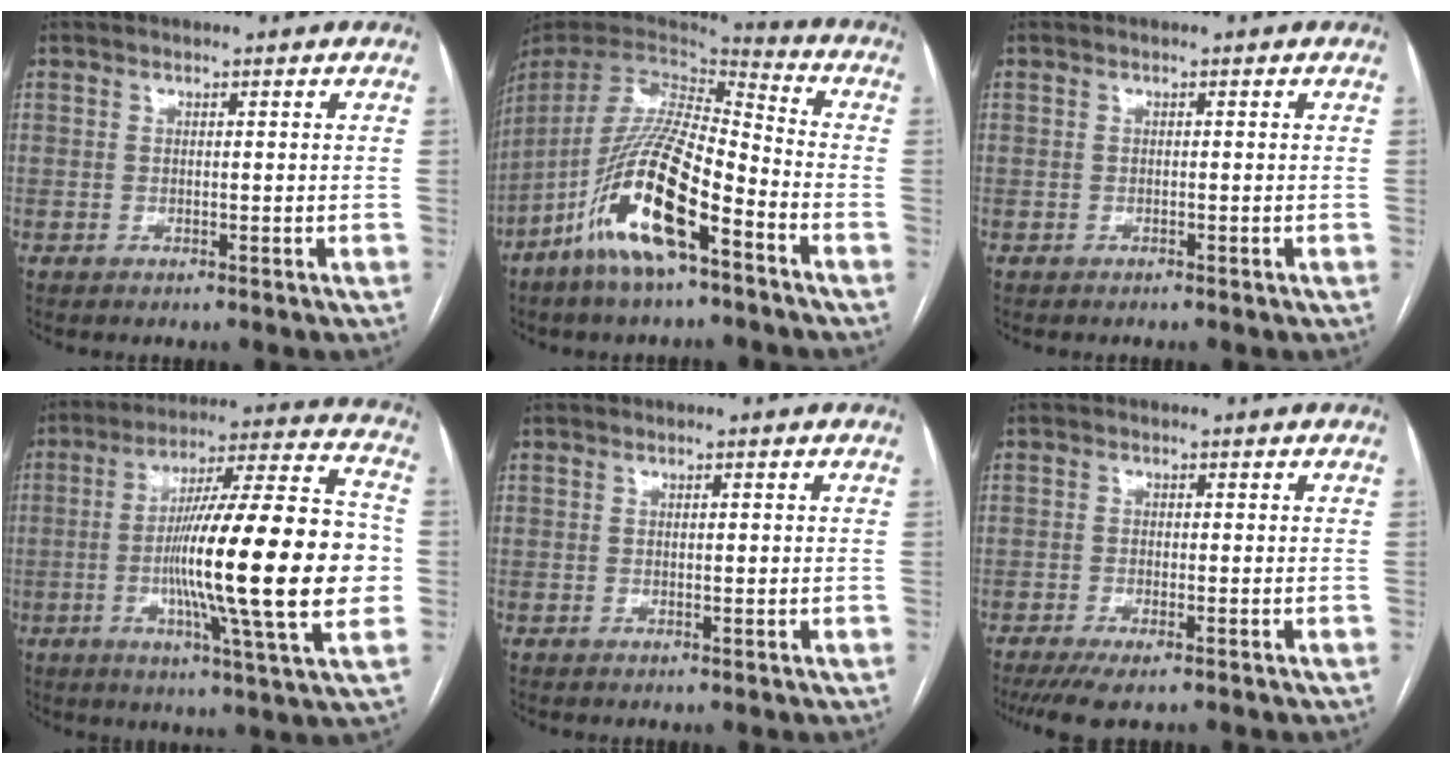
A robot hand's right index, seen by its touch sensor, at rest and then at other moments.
{"total": 18.3, "force": [-9.6, 3.7, 15.2], "torque": [-0.333, -0.027, -0.181]}
{"total": 0.0}
{"total": 24.9, "force": [-2.7, 1.2, 24.7], "torque": [-0.362, 0.006, -0.052]}
{"total": 0.7, "force": [0.1, 0.2, 0.7], "torque": [-0.012, 0.000, 0.002]}
{"total": 5.1, "force": [-3.6, 0.9, 3.5], "torque": [-0.058, -0.012, -0.057]}